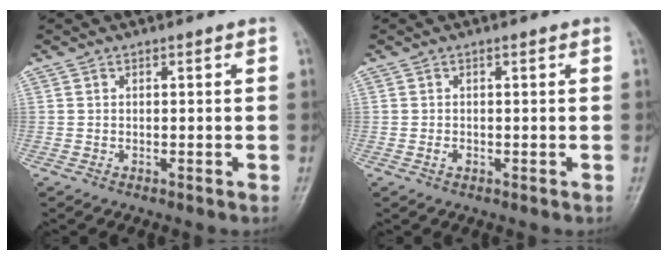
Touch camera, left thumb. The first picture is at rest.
{"total": 1.0, "force": [-0.1, 0.7, 0.7], "torque": [-0.009, 0.000, -0.001]}